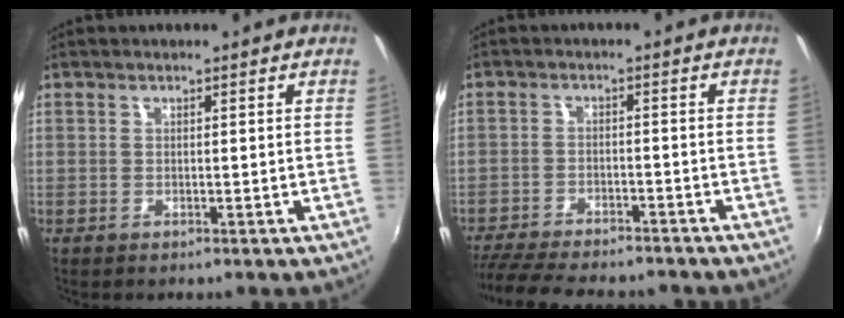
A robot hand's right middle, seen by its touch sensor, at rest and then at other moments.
{"total": 14.7, "force": [-12.8, 3.3, 6.4], "torque": [-0.140, -0.026, -0.198]}